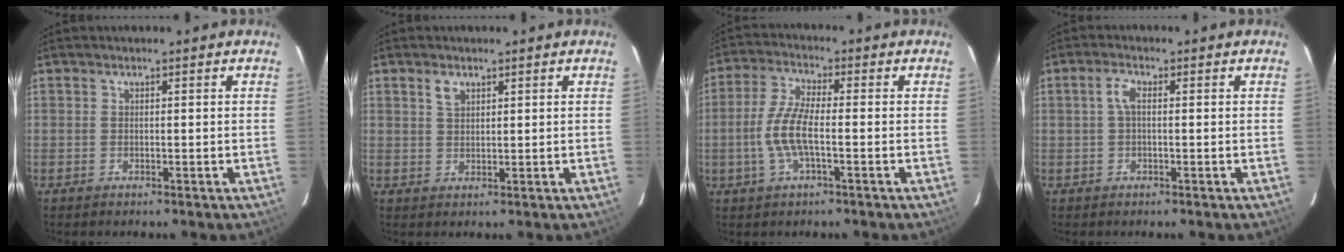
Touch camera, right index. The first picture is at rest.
{"total": 2.3, "force": [1.4, 1.3, 1.3], "torque": [-0.024, 0.004, 0.027]}
{"total": 8.0, "force": [-1.7, 1.9, 7.6], "torque": [-0.163, 0.003, -0.037]}
{"total": 2.4, "force": [0.1, 0.9, 2.2], "torque": [-0.049, 0.008, 0.002]}